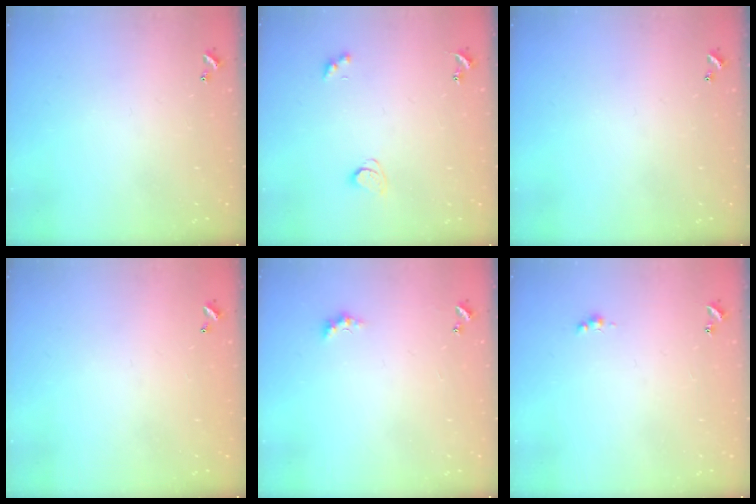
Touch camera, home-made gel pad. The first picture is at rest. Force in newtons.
{"total": 2.2, "press": 2.1, "slide": 0.7}
{"total": 0.0}
{"total": 2.9, "press": 2.9, "slide": 0.1}
{"total": 1.2, "press": 1.1, "slide": 0.5}
{"total": 1.1, "press": 1.1, "slide": 0.3}